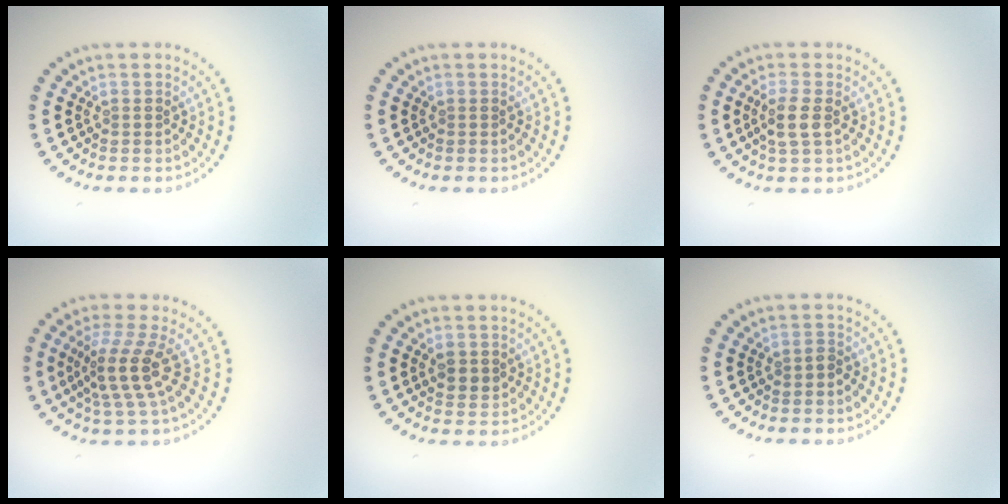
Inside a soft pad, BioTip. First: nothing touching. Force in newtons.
{"total": 0.0}
{"total": 2.2, "press": 2.0, "slide": 0.8}
{"total": 4.1, "press": 3.0, "slide": 2.8}
{"total": 1.8, "press": 1.7, "slide": 0.4}
{"total": 0.8, "press": 0.8, "slide": 0.2}